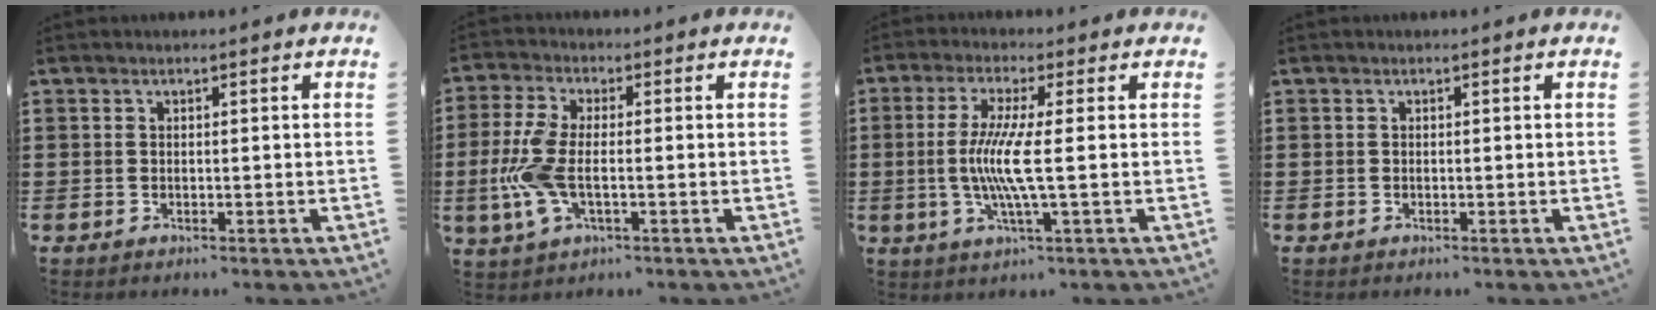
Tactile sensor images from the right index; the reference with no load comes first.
{"total": 7.3, "force": [-1.3, 3.3, 6.4], "torque": [-0.171, -0.015, -0.033]}
{"total": 7.4, "force": [-0.5, -0.1, 7.3], "torque": [-0.161, -0.021, -0.021]}
{"total": 0.0}